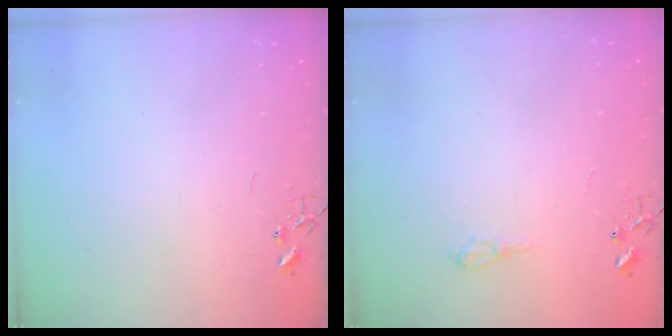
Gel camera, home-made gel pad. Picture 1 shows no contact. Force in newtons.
{"total": 6.1, "press": 6.1, "slide": 0.7}